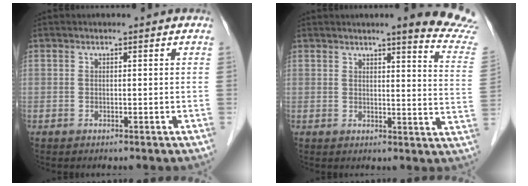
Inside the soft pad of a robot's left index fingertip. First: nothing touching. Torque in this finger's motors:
{"motor_torque": [-0.03, -0.05, 0.21, 0.05]}